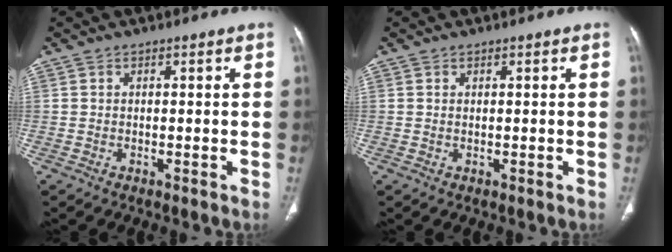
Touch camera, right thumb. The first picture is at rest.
{"total": 0.0}